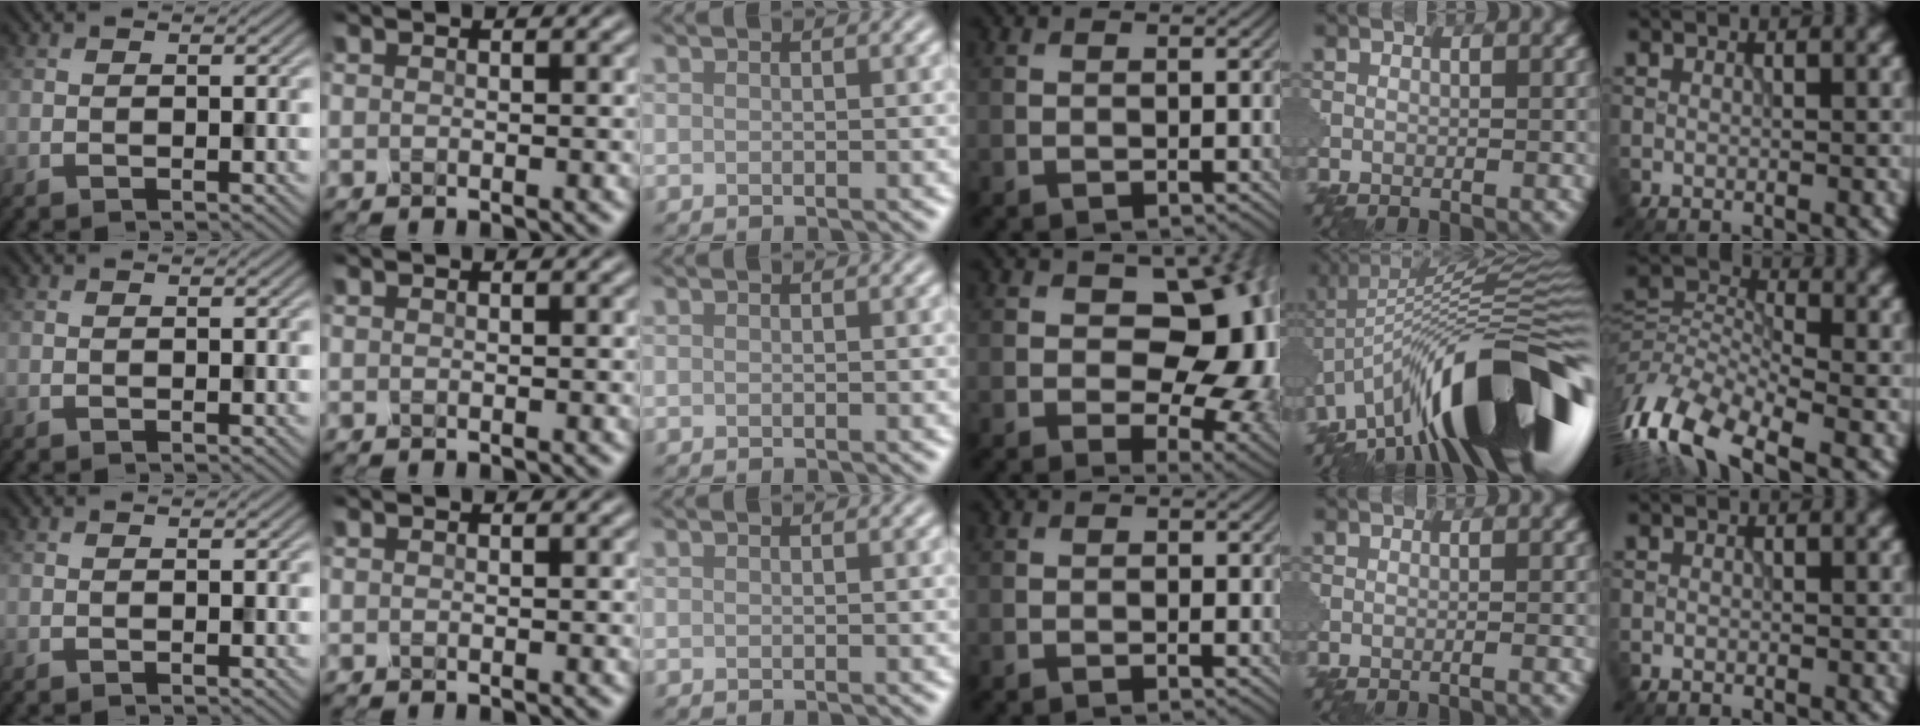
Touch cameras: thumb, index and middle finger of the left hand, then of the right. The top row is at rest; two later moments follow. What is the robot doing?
{"motion": "shake", "object": "salt shaker"}